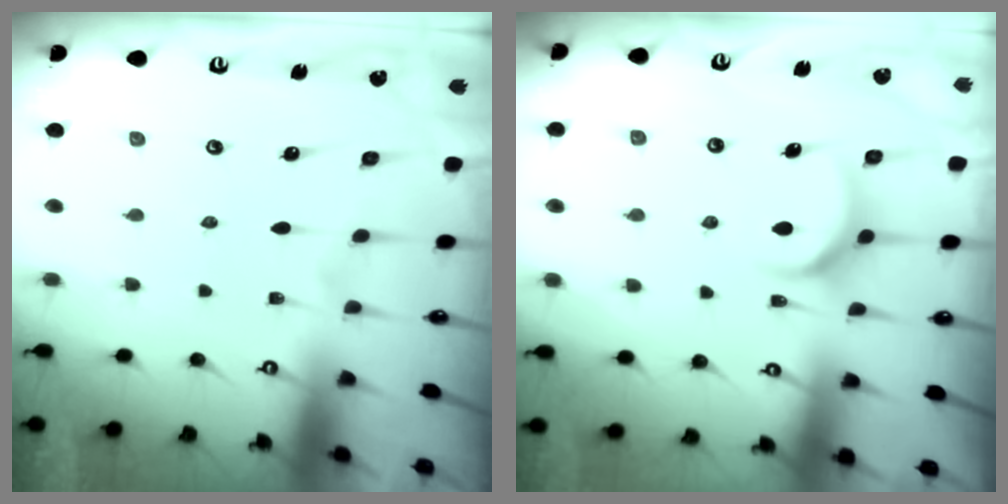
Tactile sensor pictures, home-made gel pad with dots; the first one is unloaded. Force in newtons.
{"total": 7.3, "press": 7.2, "slide": 0.8}